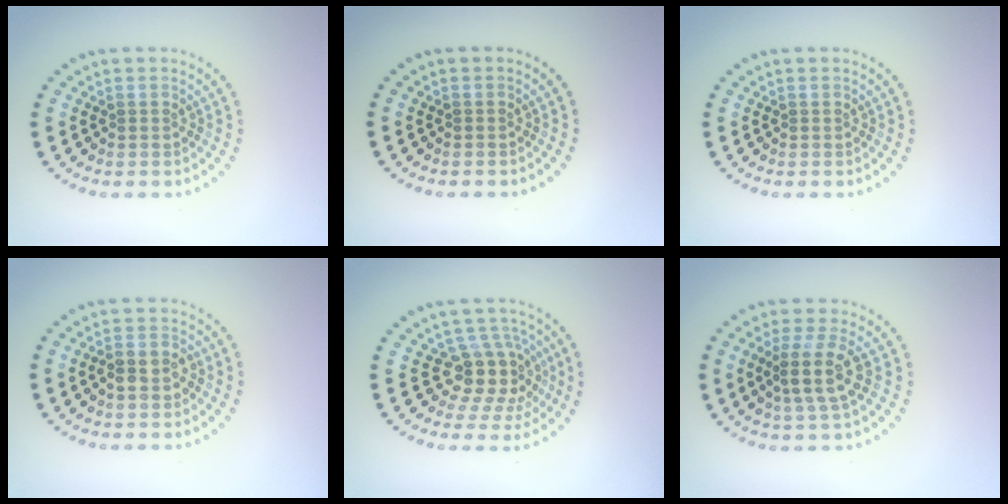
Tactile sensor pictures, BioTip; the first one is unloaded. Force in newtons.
{"total": 0.0}
{"total": 0.0}
{"total": 2.3, "press": 2.1, "slide": 0.8}
{"total": 4.3, "press": 3.4, "slide": 2.8}
{"total": 3.9, "press": 3.6, "slide": 1.4}